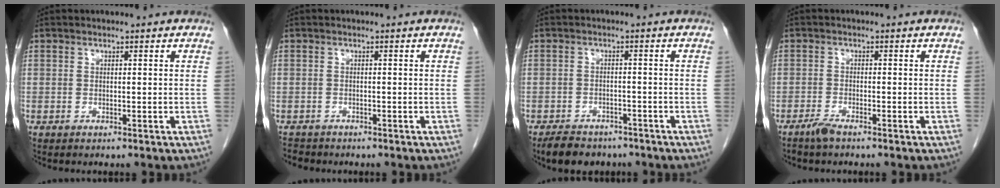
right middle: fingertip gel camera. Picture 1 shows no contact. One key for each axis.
{"total": 2.0, "fx": -1.8, "fy": 0.9, "fz": 0.1, "tx": -0.008, "ty": -0.003, "tz": -0.030}
{"total": 6.7, "fx": -5.5, "fy": 3.1, "fz": 2.3, "tx": -0.039, "ty": -0.002, "tz": -0.080}
{"total": 2.0, "fx": -1.6, "fy": 0.2, "fz": 1.0, "tx": -0.028, "ty": -0.003, "tz": -0.033}